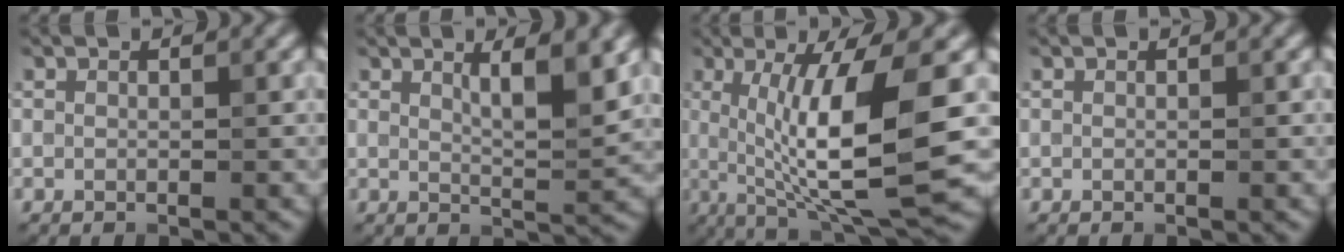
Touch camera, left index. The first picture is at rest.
{"total": 4.5, "force": [2.0, 1.0, 3.9], "torque": [-0.054, -0.005, 0.031]}
{"total": 10.9, "force": [0.4, 2.4, 10.6], "torque": [-0.162, -0.008, 0.013]}
{"total": 0.0}